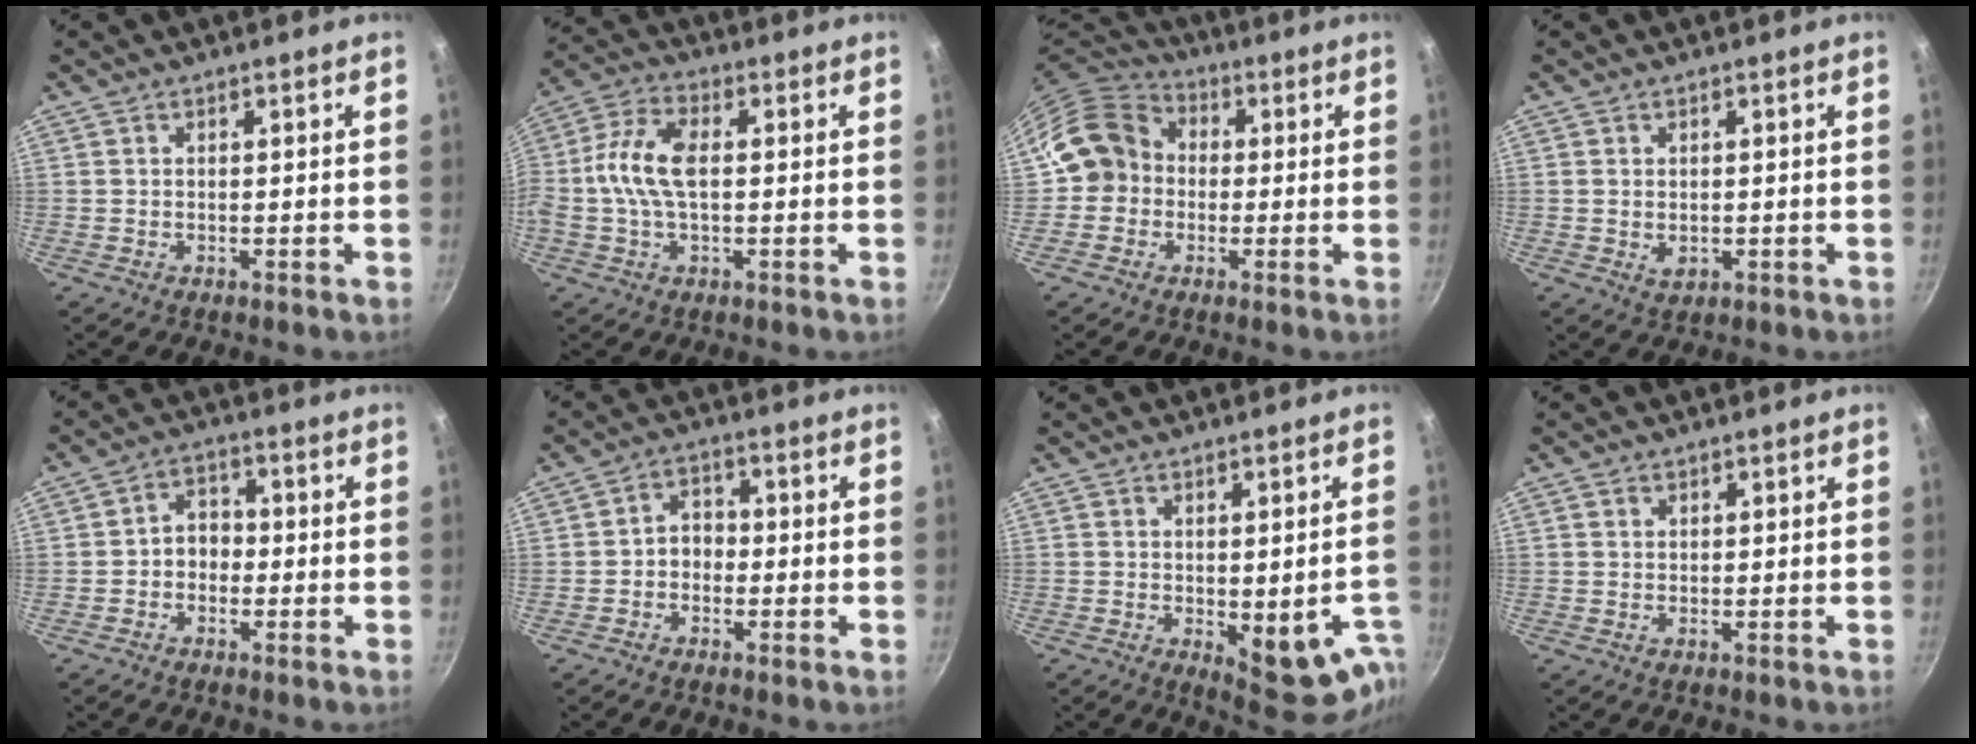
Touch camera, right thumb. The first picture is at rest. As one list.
[{"total": 10.5, "force": [0.2, 5.3, 9.0], "torque": [-0.196, 0.024, -0.010]}, {"total": 11.2, "force": [-0.5, 10.0, 5.0], "torque": [-0.056, 0.031, -0.032]}, {"total": 2.3, "force": [-0.1, 1.7, 1.6], "torque": [-0.026, -0.004, 0.002]}, {"total": 4.5, "force": [-0.9, 3.7, 2.5], "torque": [-0.010, 0.018, -0.022]}, {"total": 3.9, "force": [-1.0, 3.2, 2.1], "torque": [-0.010, 0.017, -0.024]}, {"total": 12.2, "force": [-3.2, 5.1, 10.6], "torque": [-0.080, -0.005, -0.029]}, {"total": 1.1, "force": [0.6, 0.8, 0.3], "torque": [-0.001, -0.001, 0.008]}]